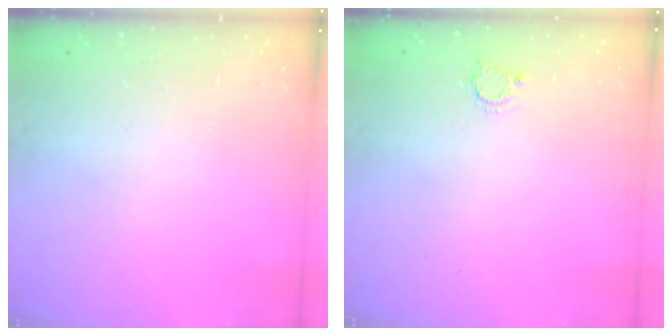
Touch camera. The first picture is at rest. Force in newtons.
{"total": 3.2, "press": 3.2, "slide": 0.3}